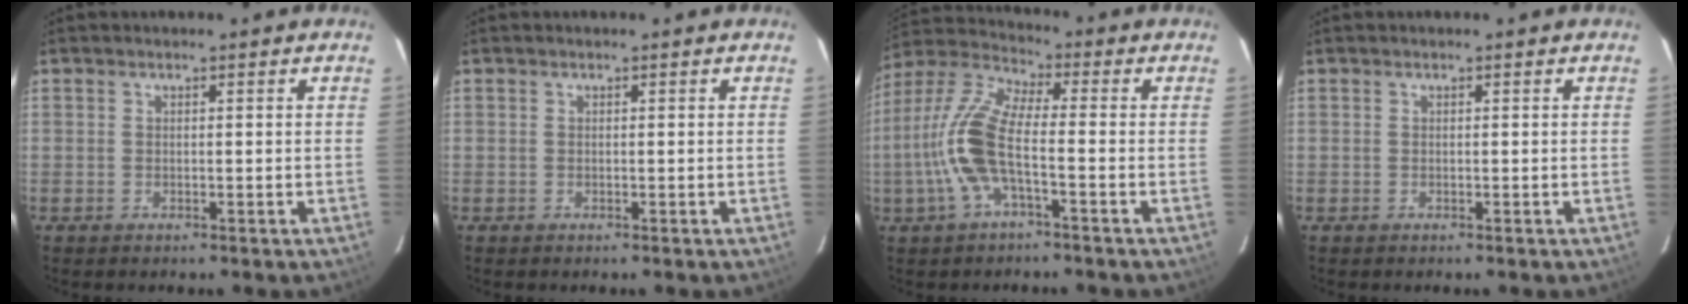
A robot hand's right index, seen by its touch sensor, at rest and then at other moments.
{"total": 0.0}
{"total": 11.8, "force": [-3.0, 3.2, 11.0], "torque": [-0.248, 0.005, -0.063]}
{"total": 0.0}